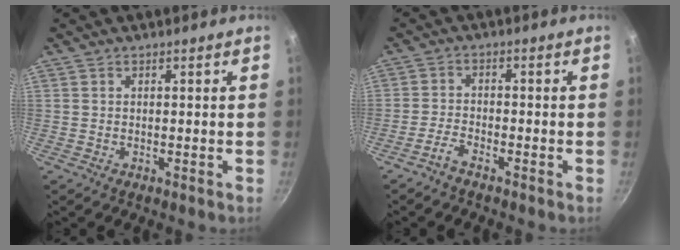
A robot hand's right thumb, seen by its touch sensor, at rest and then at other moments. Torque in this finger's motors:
{"motor_torque": [-0.11, 0.14, -0.23, -0.26, -0.02]}